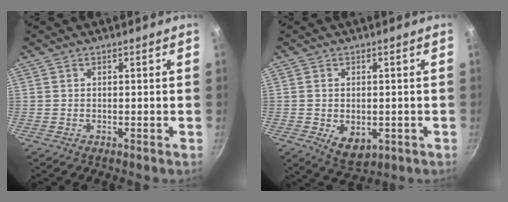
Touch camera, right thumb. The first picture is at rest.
{"total": 6.4, "force": [-1.2, 4.3, 4.6], "torque": [-0.060, -0.010, -0.007]}